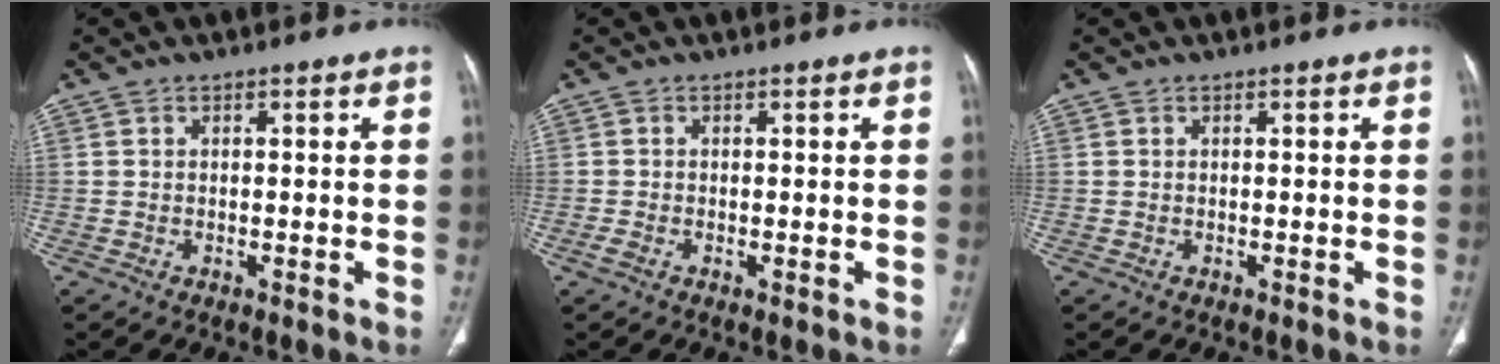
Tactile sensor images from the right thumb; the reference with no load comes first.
{"total": 1.2, "force": [-0.5, 0.6, 0.9], "torque": [-0.024, 0.000, -0.011]}
{"total": 0.0}